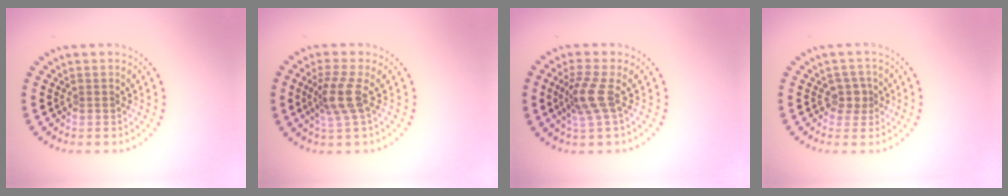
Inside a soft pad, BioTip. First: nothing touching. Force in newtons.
{"total": 2.9, "press": 2.1, "slide": 1.9}
{"total": 2.9, "press": 2.2, "slide": 2.0}
{"total": 1.8, "press": 1.4, "slide": 1.1}